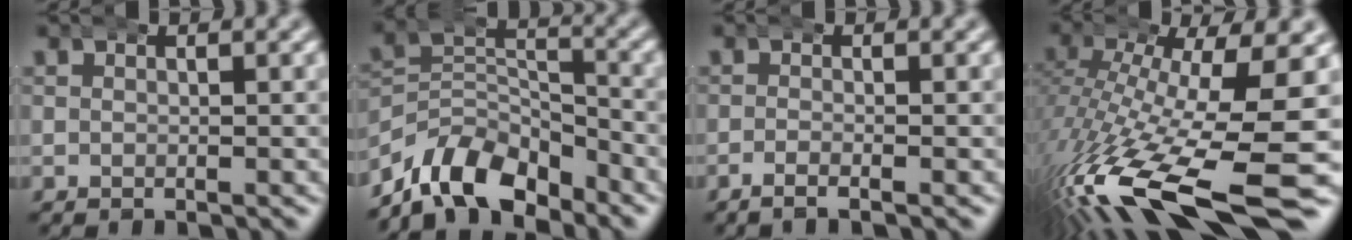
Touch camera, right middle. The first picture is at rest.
{"total": 8.6, "force": [-5.6, 5.3, 3.9], "torque": [-0.060, -0.018, -0.094]}
{"total": 1.3, "force": [-1.0, 0.0, 0.8], "torque": [-0.021, -0.001, -0.021]}
{"total": 13.5, "force": [-5.7, 5.1, 11.2], "torque": [-0.210, -0.050, -0.061]}